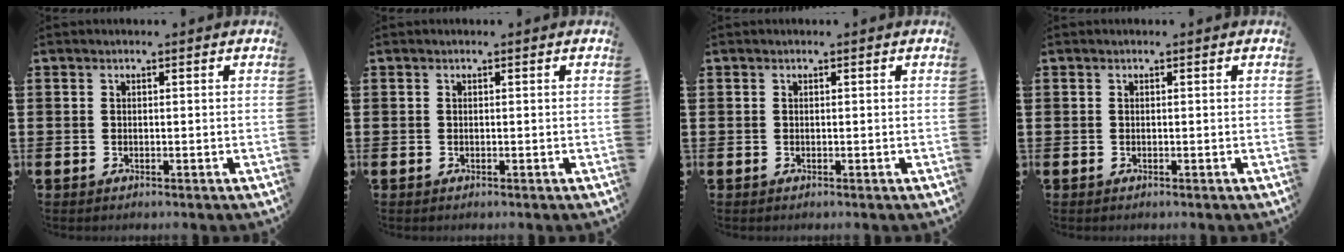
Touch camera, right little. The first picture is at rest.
{"total": 0.0}
{"total": 0.0}
{"total": 0.0}